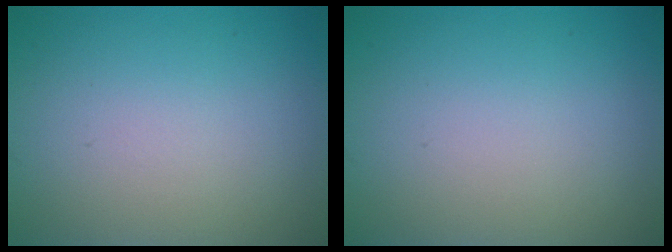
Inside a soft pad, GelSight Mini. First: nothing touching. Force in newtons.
{"total": 0.0}